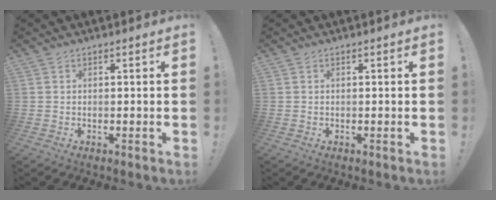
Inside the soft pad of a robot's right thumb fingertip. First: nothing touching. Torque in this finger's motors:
{"motor_torque": [0.00, 0.00, 0.03, 0.03, 0.00]}